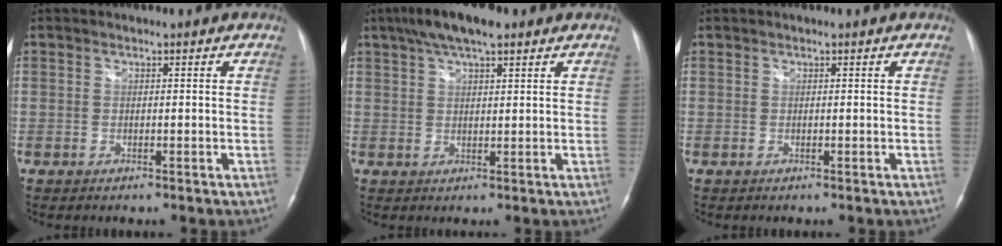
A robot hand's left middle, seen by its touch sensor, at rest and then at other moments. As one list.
[{"total": 8.3, "force": [5.6, 2.1, 5.7], "torque": [-0.106, 0.024, 0.093]}, {"total": 0.0}]